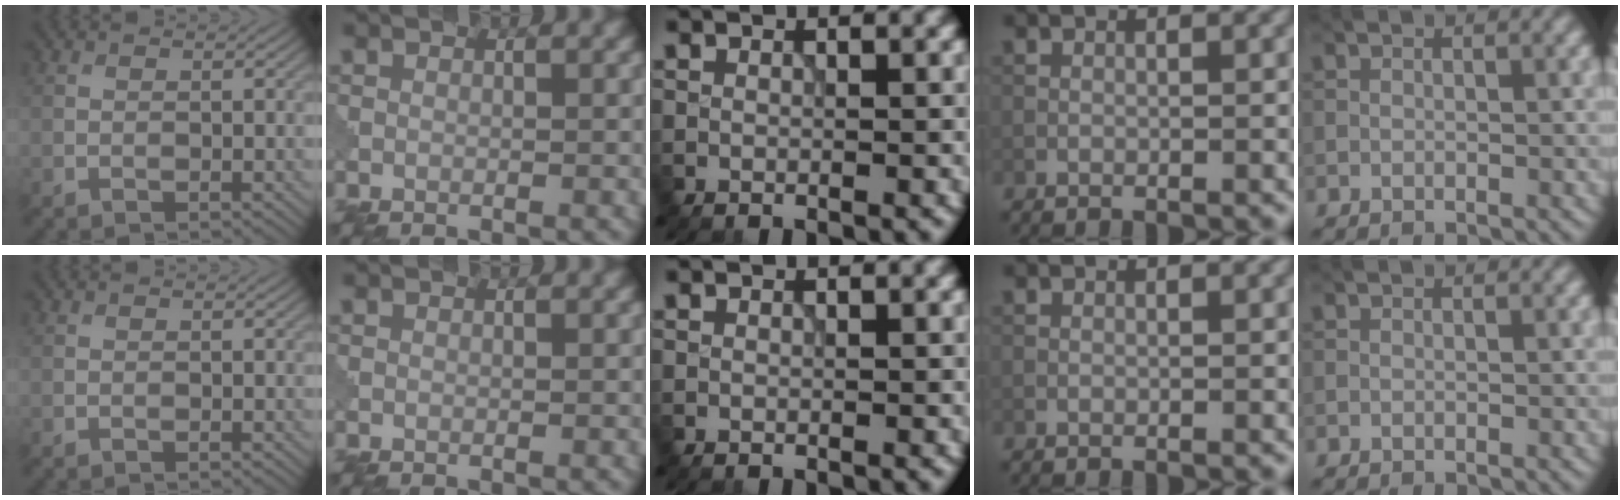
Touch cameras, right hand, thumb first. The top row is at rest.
{}